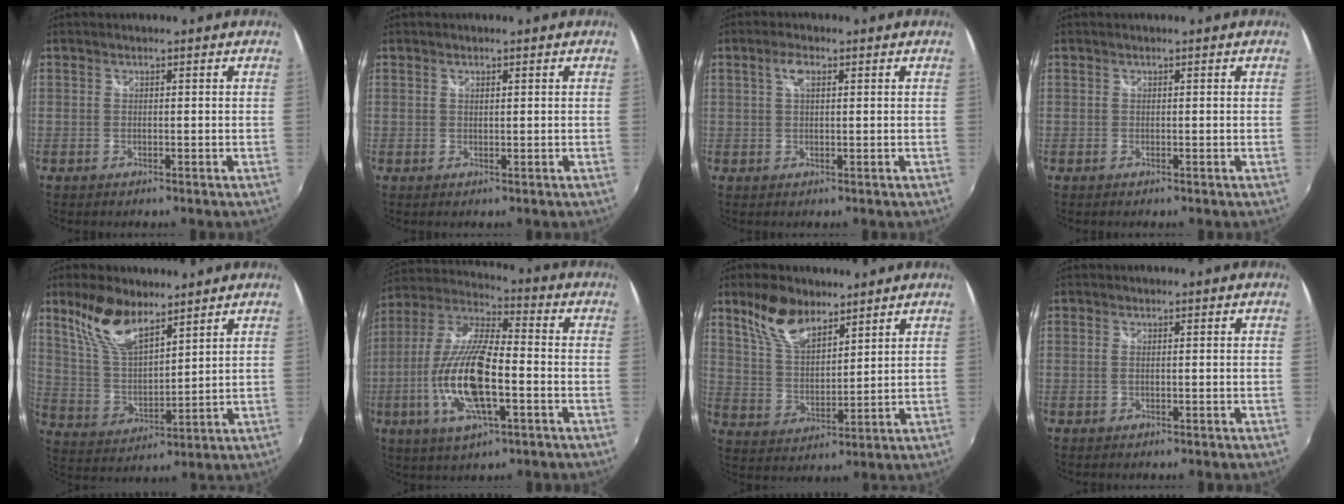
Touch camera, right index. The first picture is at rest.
{"total": 0.6, "force": [0.4, 0.2, 0.3], "torque": [-0.005, 0.001, 0.006]}
{"total": 2.6, "force": [1.0, 1.0, 2.2], "torque": [-0.042, 0.005, 0.017]}
{"total": 0.0}
{"total": 11.8, "force": [8.3, 4.5, 7.0], "torque": [-0.140, 0.011, 0.172]}
{"total": 17.6, "force": [-4.7, 5.7, 16.0], "torque": [-0.326, -0.011, -0.091]}
{"total": 10.6, "force": [7.5, 4.8, 5.7], "torque": [-0.110, 0.013, 0.152]}
{"total": 0.5, "force": [0.0, 0.1, 0.5], "torque": [-0.011, 0.000, -0.002]}